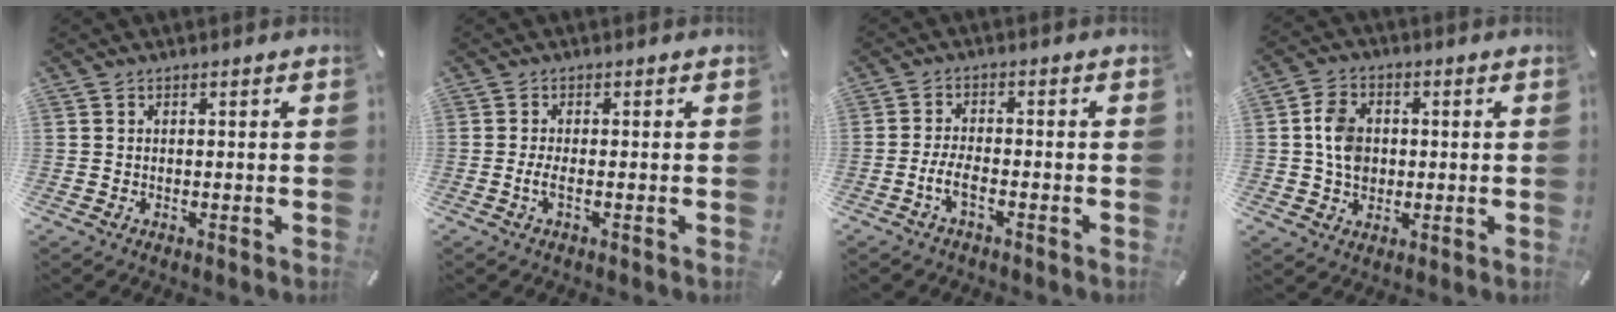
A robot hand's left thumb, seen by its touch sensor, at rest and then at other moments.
{"total": 2.7, "force": [-0.6, 0.7, 2.6], "torque": [-0.060, -0.006, -0.015]}
{"total": 4.8, "force": [-2.2, 1.8, 3.8], "torque": [-0.084, 0.005, -0.044]}
{"total": 7.1, "force": [0.2, 5.9, 3.9], "torque": [-0.068, 0.007, 0.005]}